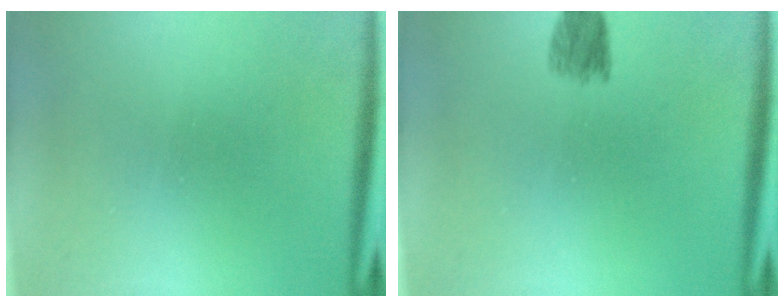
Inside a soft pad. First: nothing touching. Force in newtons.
{"total": 4.1}